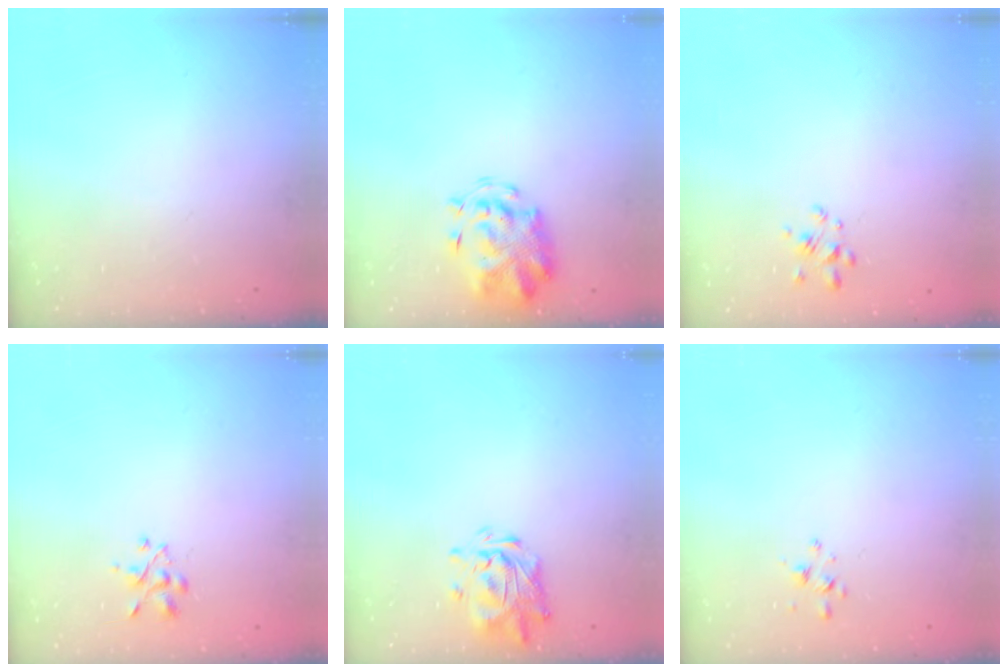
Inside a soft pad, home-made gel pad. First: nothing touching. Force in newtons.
{"total": 3.8, "press": 3.6, "slide": 1.2}
{"total": 2.3, "press": 2.1, "slide": 0.8}
{"total": 1.7, "press": 1.6, "slide": 0.7}
{"total": 1.5, "press": 1.5, "slide": 0.4}
{"total": 1.7, "press": 1.7, "slide": 0.3}